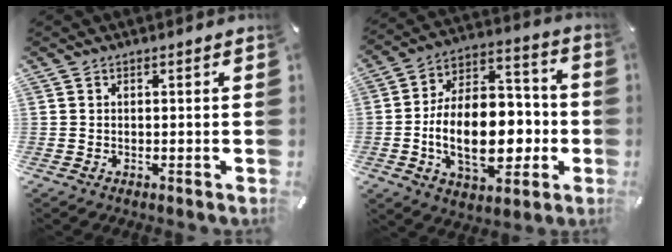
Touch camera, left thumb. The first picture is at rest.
{"total": 20.4, "force": [-4.3, 13.0, 15.1], "torque": [-0.258, 0.002, -0.067]}